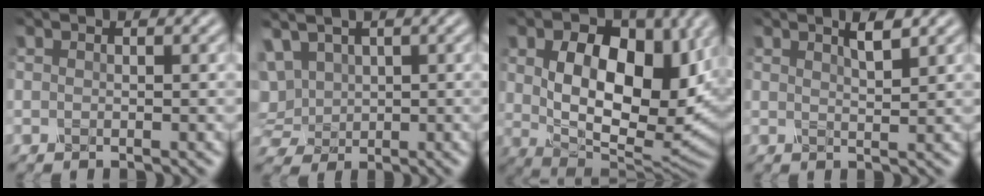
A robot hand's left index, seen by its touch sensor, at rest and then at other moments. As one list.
[{"total": 5.2, "force": [2.3, 3.5, 2.9], "torque": [-0.101, 0.019, 0.046]}, {"total": 13.5, "force": [2.6, 8.2, 10.5], "torque": [-0.170, -0.013, 0.055]}, {"total": 1.9, "force": [1.2, 0.4, 1.5], "torque": [-0.020, 0.001, 0.020]}]